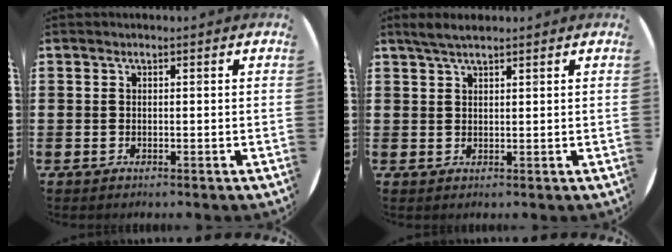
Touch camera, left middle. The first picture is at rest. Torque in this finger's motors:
{"motor_torque": [0.17, -0.09, 0.04, 0.00]}